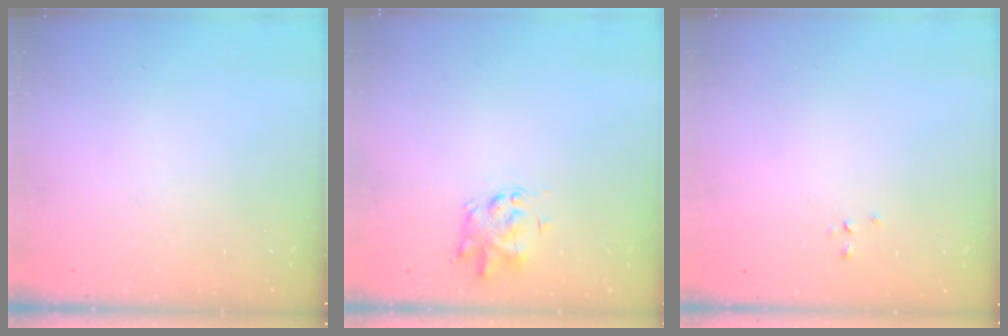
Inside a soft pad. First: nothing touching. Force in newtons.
{"total": 2.2, "press": 2.2, "slide": 0.1}
{"total": 0.0}